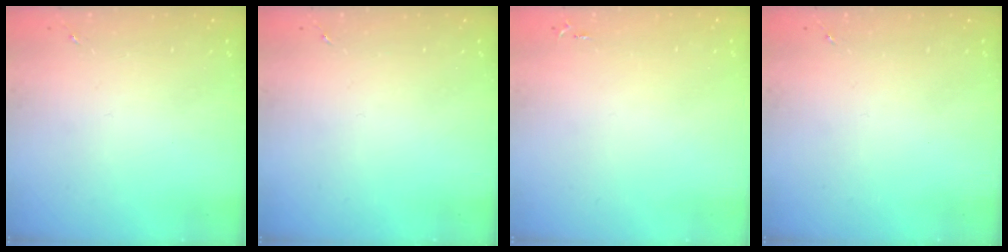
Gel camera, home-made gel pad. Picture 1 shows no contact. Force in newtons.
{"total": 0.0}
{"total": 2.6, "press": 2.6, "slide": 0.3}
{"total": 0.0}